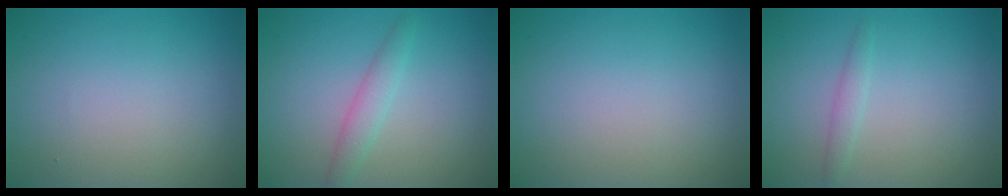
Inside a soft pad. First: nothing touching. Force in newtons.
{"total": 1.9, "press": 1.9, "slide": 0.1}
{"total": 0.0}
{"total": 1.2, "press": 1.2, "slide": 0.1}